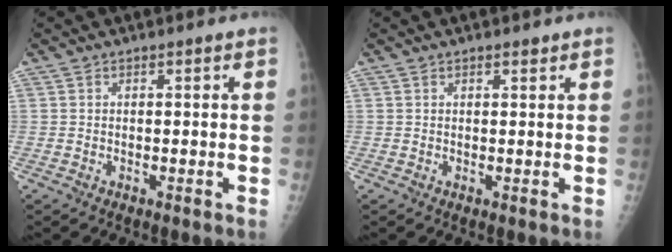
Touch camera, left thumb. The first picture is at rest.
{"total": 0.9, "force": [0.7, 0.3, 0.5], "torque": [-0.007, -0.004, 0.011]}